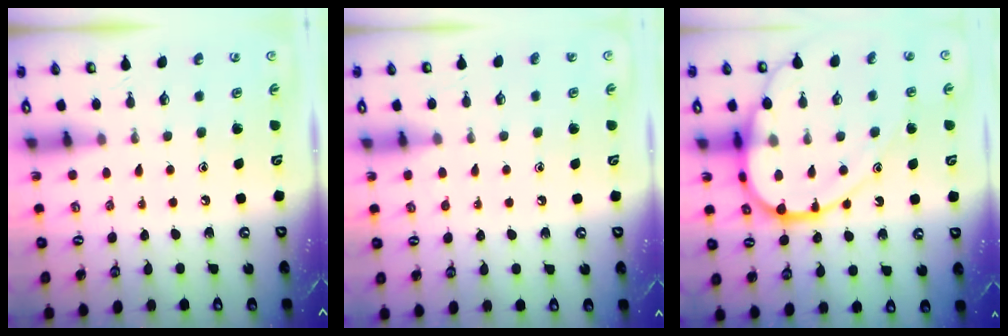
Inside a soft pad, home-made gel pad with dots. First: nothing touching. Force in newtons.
{"total": 2.6, "press": 2.6, "slide": 0.3}
{"total": 17.0, "press": 16.9, "slide": 2.0}